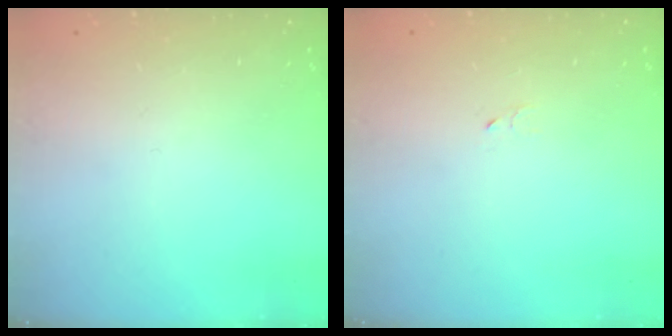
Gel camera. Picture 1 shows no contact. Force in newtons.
{"total": 2.4, "press": 2.4, "slide": 0.2}